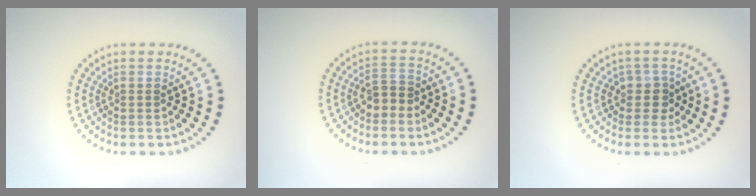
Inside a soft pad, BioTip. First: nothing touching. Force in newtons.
{"total": 2.0, "press": 1.9, "slide": 0.7}
{"total": 1.9, "press": 1.6, "slide": 1.1}